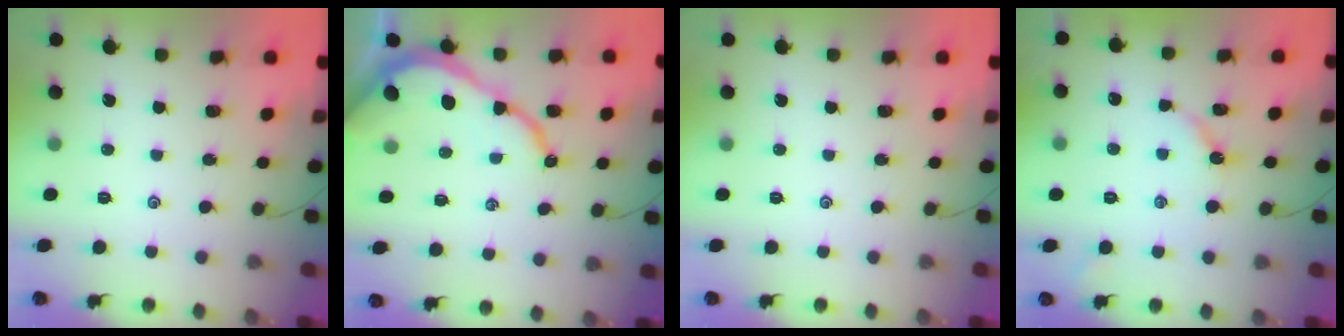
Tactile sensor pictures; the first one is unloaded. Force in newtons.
{"total": 9.6, "press": 9.6, "slide": 1.1}
{"total": 0.0}
{"total": 4.6, "press": 4.6, "slide": 0.5}